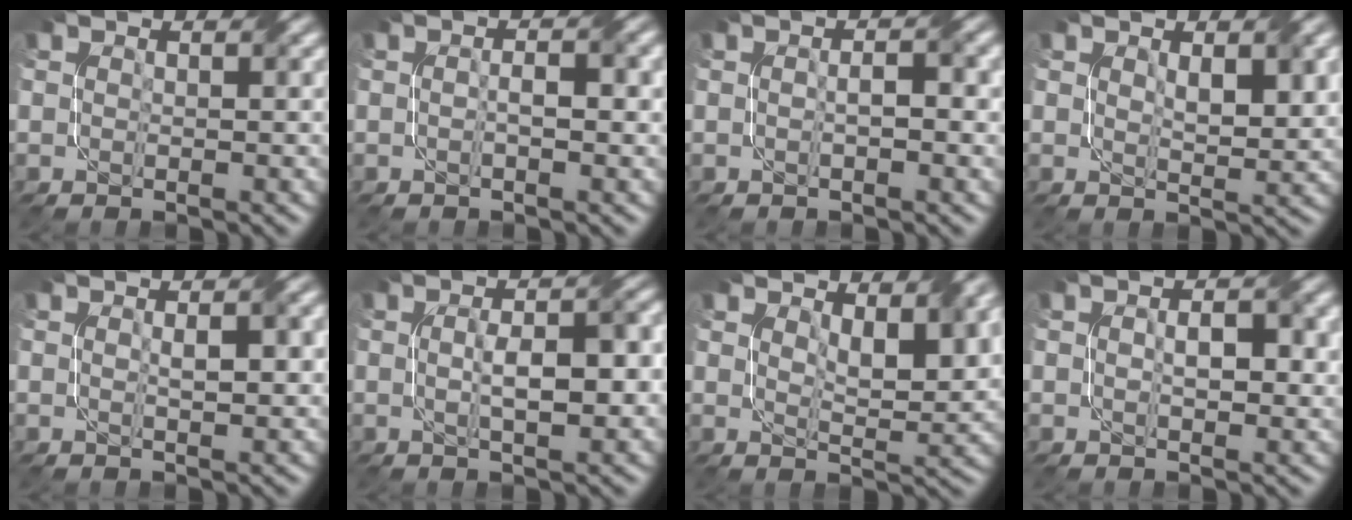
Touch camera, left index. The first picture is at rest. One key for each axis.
{"total": 2.1, "fx": -0.2, "fy": 0.5, "fz": 2.0, "tx": -0.033, "ty": -0.001, "tz": -0.005}
{"total": 2.0, "fx": -0.2, "fy": 0.5, "fz": 1.9, "tx": -0.033, "ty": -0.001, "tz": -0.005}
{"total": 3.2, "fx": 1.0, "fy": 1.2, "fz": 2.8, "tx": -0.050, "ty": -0.004, "tz": 0.022}
{"total": 2.3, "fx": 0.4, "fy": 0.5, "fz": 2.3, "tx": -0.038, "ty": 0.004, "tz": 0.007}
{"total": 5.1, "fx": 0.0, "fy": 1.5, "fz": 4.9, "tx": -0.082, "ty": 0.004, "tz": 0.001}
{"total": 5.0, "fx": 2.6, "fy": 1.7, "fz": 3.9, "tx": -0.066, "ty": -0.002, "tz": 0.049}
{"total": 3.0, "fx": 0.4, "fy": 1.3, "fz": 2.7, "tx": -0.045, "ty": 0.000, "tz": 0.008}